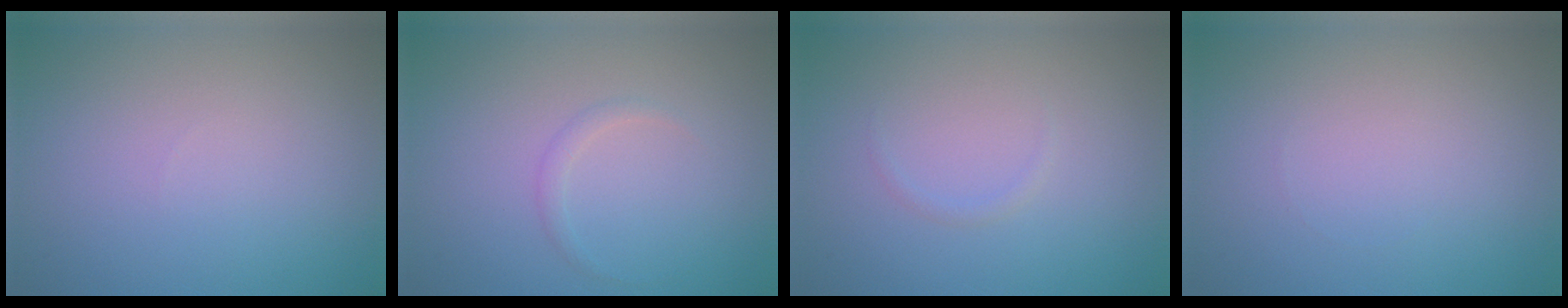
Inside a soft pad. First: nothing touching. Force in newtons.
{"total": 0.8, "press": 0.8, "slide": 0.1}
{"total": 0.5, "press": 0.5, "slide": 0.0}
{"total": 0.0}